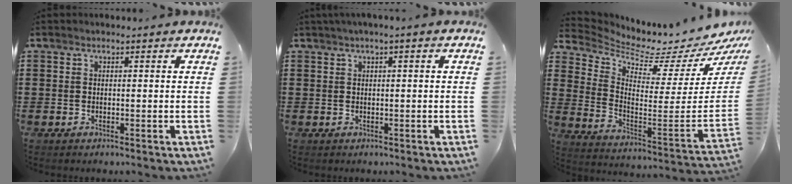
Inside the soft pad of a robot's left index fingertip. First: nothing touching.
{"total": 1.0, "force": [-0.1, 0.2, 1.0], "torque": [-0.016, -0.003, -0.003]}
{"total": 3.1, "force": [2.8, 0.7, 1.2], "torque": [-0.035, -0.061, 0.035]}